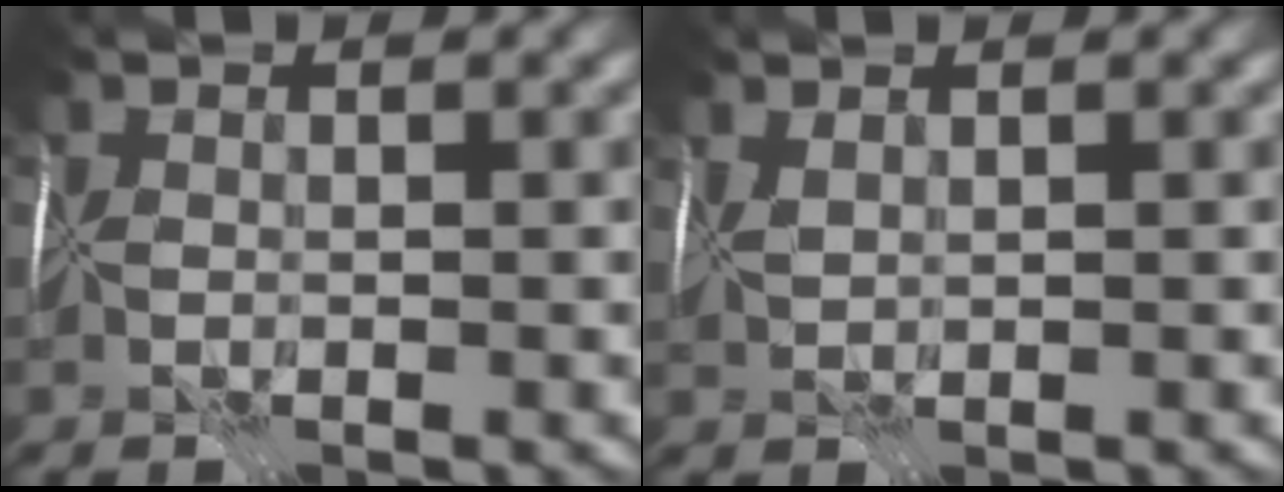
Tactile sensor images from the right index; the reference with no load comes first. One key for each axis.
{"total": 1.0, "fx": 0.7, "fy": 0.3, "fz": 0.7, "tx": -0.022, "ty": 0.004, "tz": 0.018}